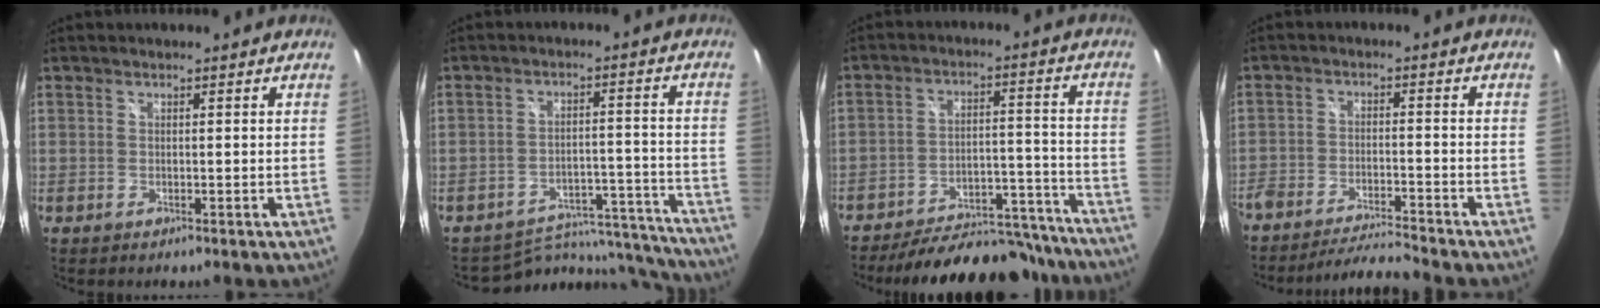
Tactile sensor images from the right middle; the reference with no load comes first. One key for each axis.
{"total": 15.8, "fx": -15.2, "fy": 4.0, "fz": 2.0, "tx": -0.033, "ty": 0.032, "tz": -0.201}
{"total": 22.7, "fx": -20.1, "fy": 7.3, "fz": 7.4, "tx": -0.127, "ty": 0.033, "tz": -0.248}
{"total": 9.1, "fx": -8.7, "fy": 0.0, "fz": 2.8, "tx": -0.072, "ty": -0.003, "tz": -0.151}